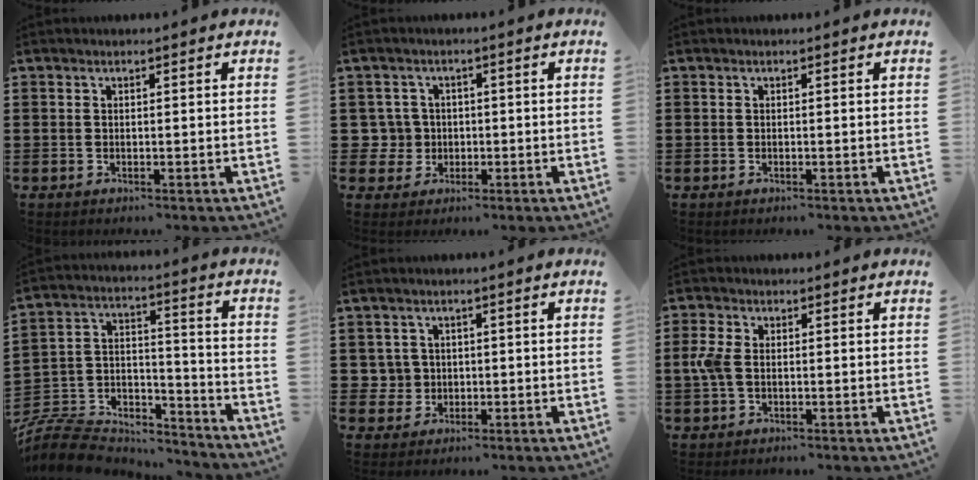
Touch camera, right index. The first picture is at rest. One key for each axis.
{"total": 3.8, "fx": -0.5, "fy": 3.7, "fz": 0.7, "tx": -0.039, "ty": 0.004, "tz": -0.014}
{"total": 0.0}
{"total": 9.8, "fx": -9.0, "fy": 3.1, "fz": 2.4, "tx": -0.062, "ty": 0.011, "tz": -0.178}
{"total": 2.8, "fx": -0.3, "fy": 2.8, "fz": 0.6, "tx": -0.033, "ty": 0.002, "tz": -0.011}
{"total": 4.0, "fx": -0.3, "fy": 2.4, "fz": 3.2, "tx": -0.093, "ty": -0.004, "tz": -0.014}